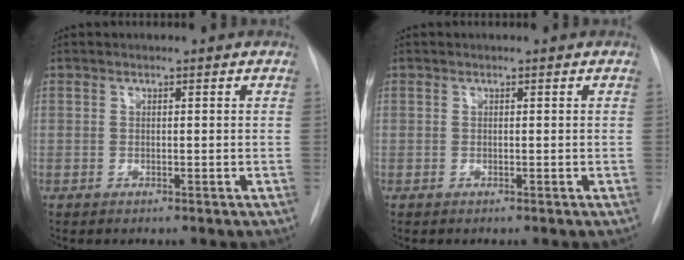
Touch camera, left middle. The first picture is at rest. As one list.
[{"total": 0.0}]